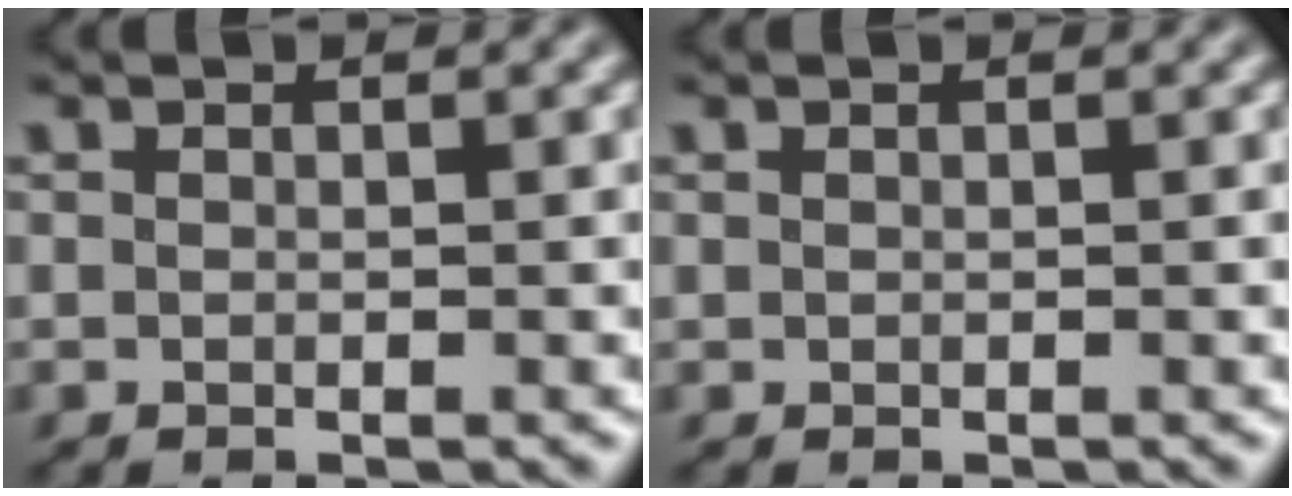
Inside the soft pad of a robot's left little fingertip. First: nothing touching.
{"total": 0.0}